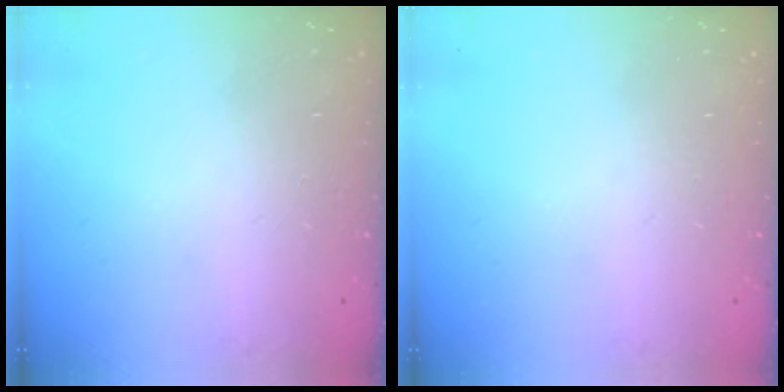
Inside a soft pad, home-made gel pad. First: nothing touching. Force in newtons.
{"total": 0.0}